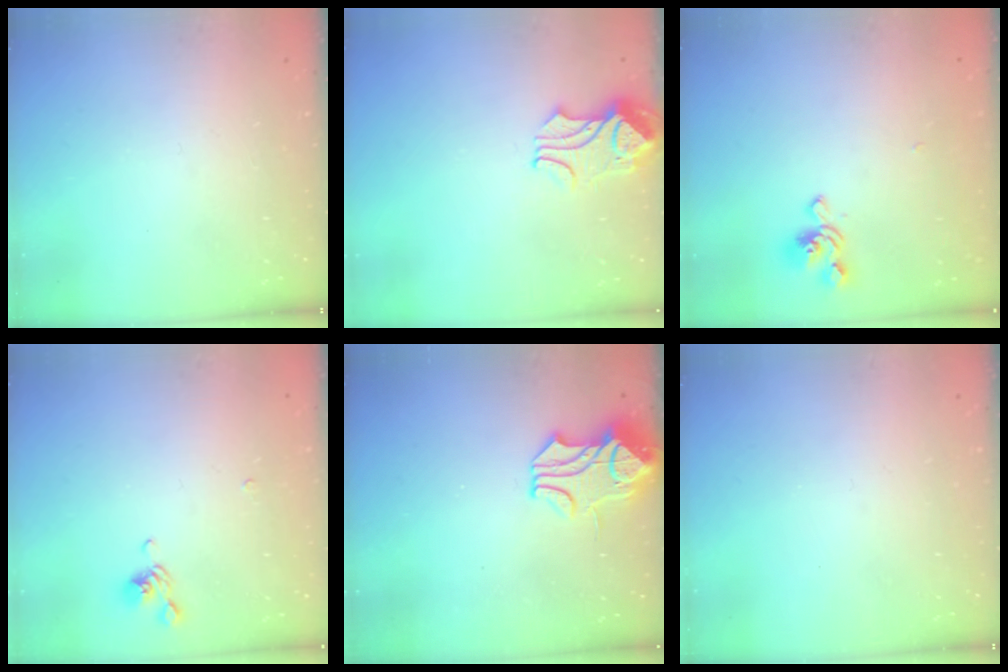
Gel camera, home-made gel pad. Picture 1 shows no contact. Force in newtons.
{"total": 2.2, "press": 2.1, "slide": 0.5}
{"total": 1.2, "press": 0.2, "slide": 1.1}
{"total": 2.9, "press": 2.8, "slide": 0.5}
{"total": 1.6, "press": 0.8, "slide": 1.4}
{"total": 0.0}